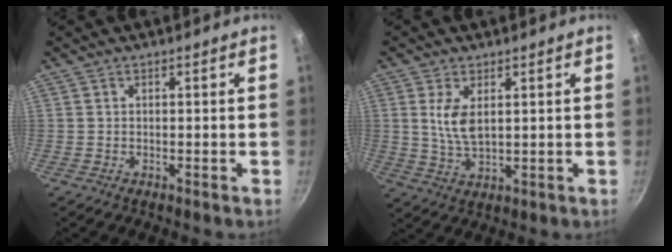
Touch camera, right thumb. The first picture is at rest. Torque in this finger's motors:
{"motor_torque": [0.33, 0.17, 0.99, -0.52, 0.32]}